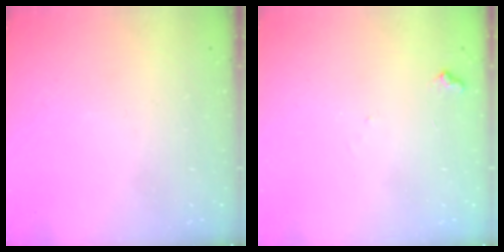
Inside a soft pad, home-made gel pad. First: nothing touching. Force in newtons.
{"total": 6.0, "press": 6.0, "slide": 0.6}